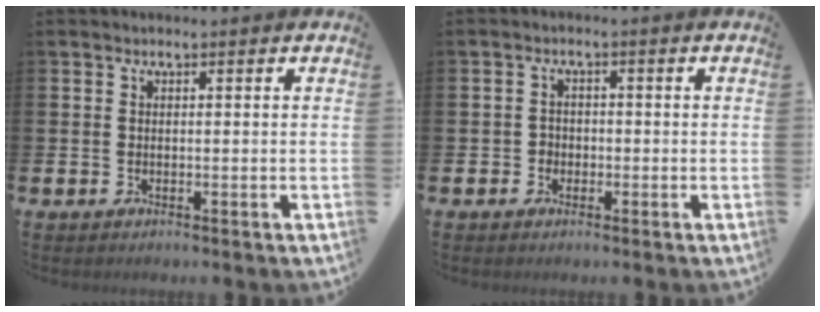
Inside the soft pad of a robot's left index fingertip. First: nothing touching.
{"total": 1.7, "force": [-0.8, 1.5, 0.3], "torque": [-0.005, 0.003, -0.021]}